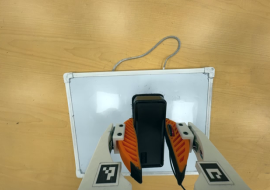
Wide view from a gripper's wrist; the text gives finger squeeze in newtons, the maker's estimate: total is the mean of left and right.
{"total": 8.3, "left": 7.2, "right": 9.3}